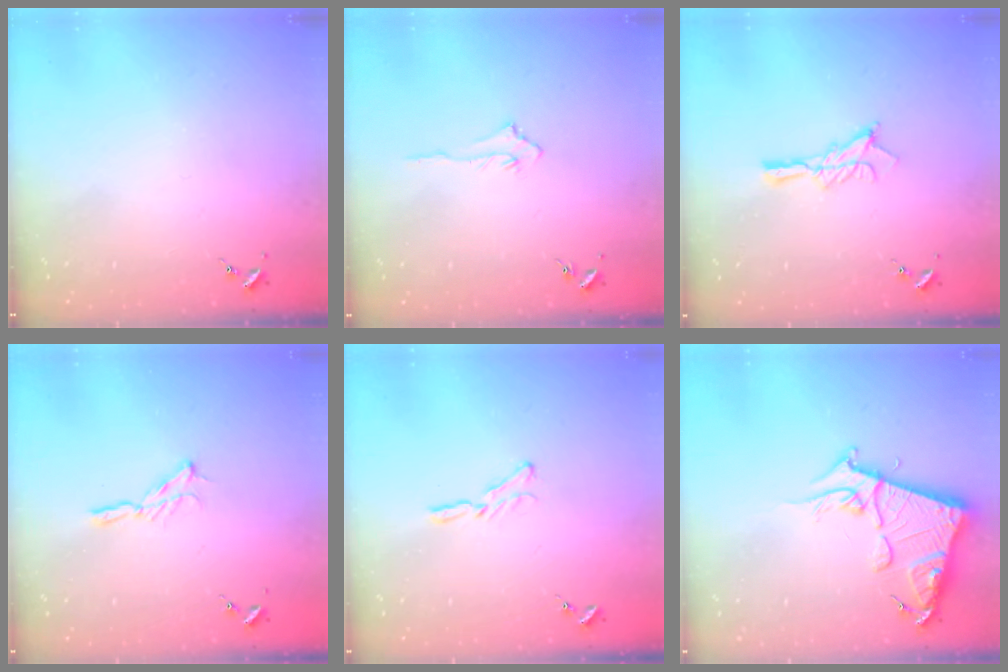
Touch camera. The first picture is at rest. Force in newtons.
{"total": 3.4, "press": 3.4, "slide": 0.4}
{"total": 9.5, "press": 9.5, "slide": 0.4}
{"total": 5.4, "press": 5.4, "slide": 0.4}
{"total": 5.6, "press": 5.6, "slide": 0.5}
{"total": 14.8, "press": 14.8, "slide": 1.5}